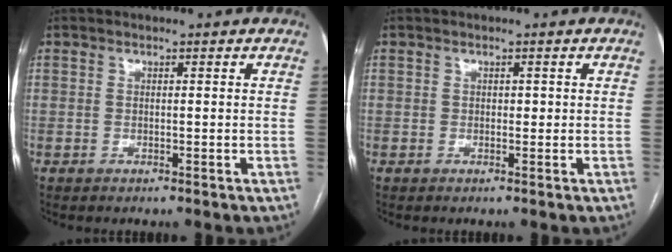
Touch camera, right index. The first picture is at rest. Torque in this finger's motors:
{"motor_torque": [0.07, 0.02, 0.03, 0.01]}